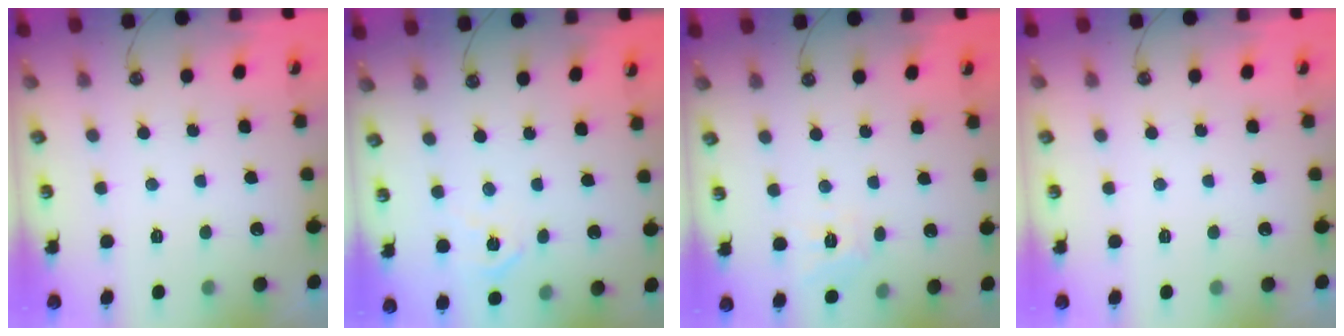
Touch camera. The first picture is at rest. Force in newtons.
{"total": 6.5, "press": 6.4, "slide": 0.7}
{"total": 6.4, "press": 6.4, "slide": 0.5}
{"total": 0.0}